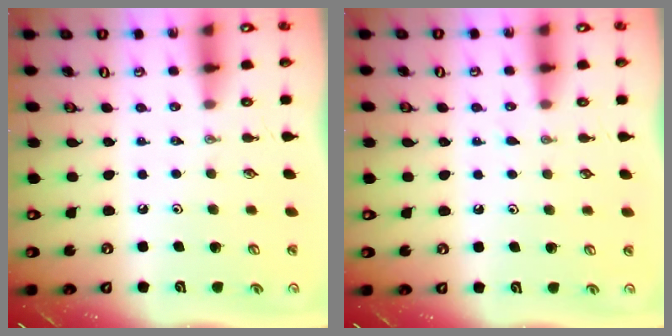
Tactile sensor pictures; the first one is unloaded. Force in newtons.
{"total": 3.2, "press": 3.2, "slide": 0.5}